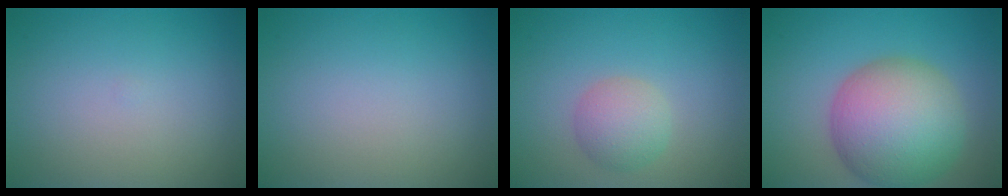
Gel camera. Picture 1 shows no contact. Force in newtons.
{"total": 0.0}
{"total": 2.9, "press": 2.9, "slide": 0.0}
{"total": 10.3, "press": 10.2, "slide": 0.5}